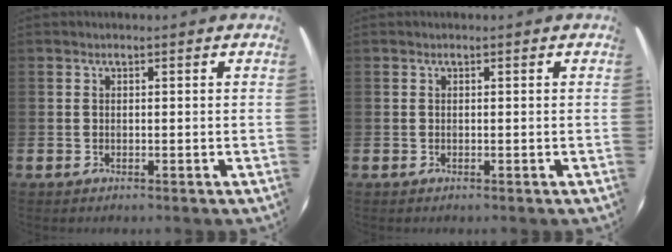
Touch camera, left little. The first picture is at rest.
{"total": 0.0}